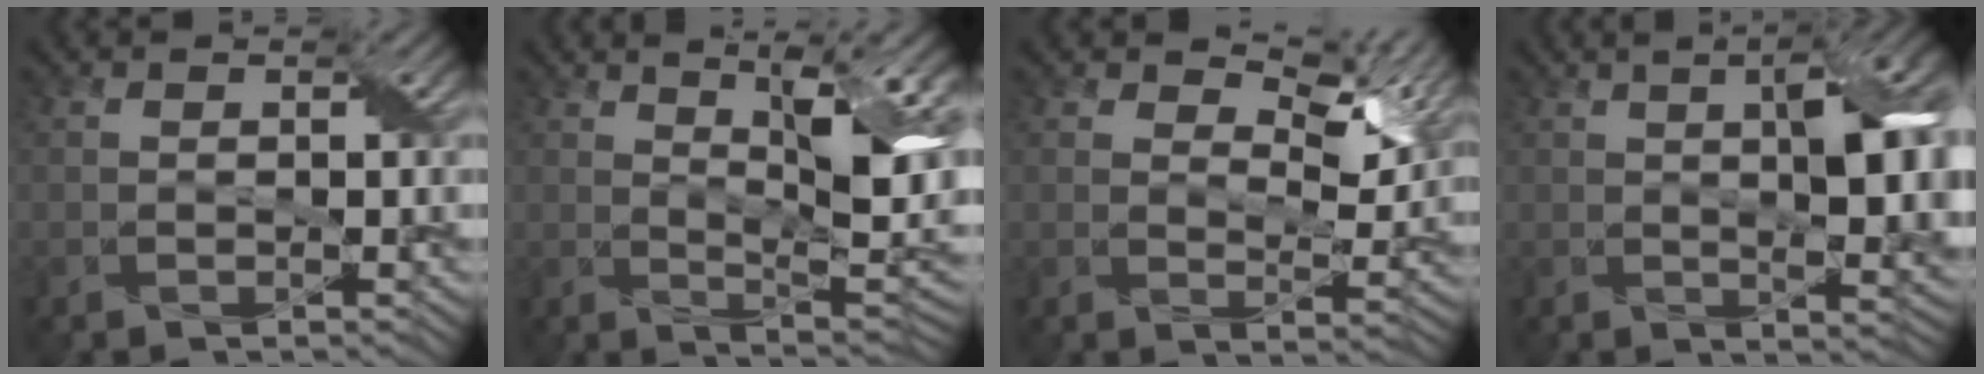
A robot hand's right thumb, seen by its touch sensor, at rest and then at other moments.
{"total": 13.1, "force": [4.2, 4.2, 11.7], "torque": [-0.188, 0.015, 0.061]}
{"total": 8.2, "force": [4.8, 3.7, 5.5], "torque": [-0.091, -0.002, 0.076]}
{"total": 11.1, "force": [2.1, 3.9, 10.2], "torque": [-0.130, 0.021, 0.021]}